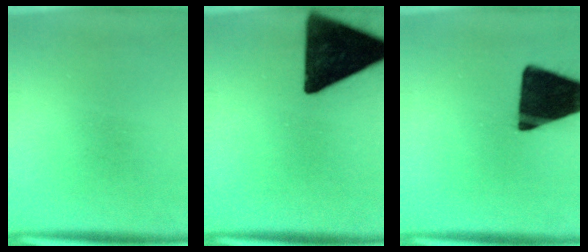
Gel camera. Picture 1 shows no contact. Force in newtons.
{"total": 17.7}
{"total": 18.9}